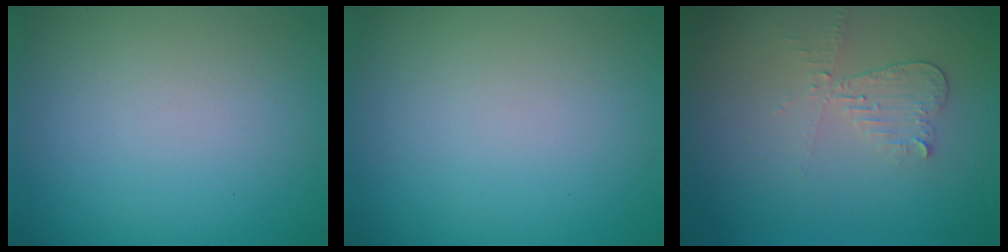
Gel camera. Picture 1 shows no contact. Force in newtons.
{"total": 0.0}
{"total": 2.1, "press": 2.1, "slide": 0.4}